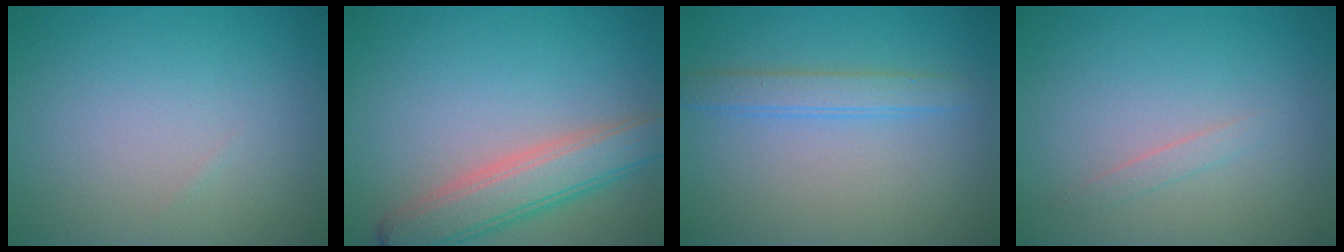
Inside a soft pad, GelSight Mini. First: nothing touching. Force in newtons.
{"total": 5.2, "press": 5.2, "slide": 0.4}
{"total": 2.2, "press": 2.2, "slide": 0.1}
{"total": 0.9, "press": 0.9, "slide": 0.0}